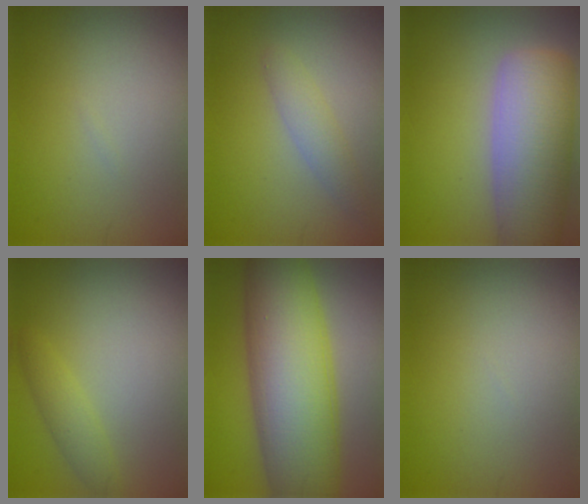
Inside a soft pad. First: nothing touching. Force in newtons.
{"total": 2.0, "press": 2.0, "slide": 0.1}
{"total": 8.6, "press": 8.6, "slide": 0.8}
{"total": 1.9, "press": 1.9, "slide": 0.1}
{"total": 13.0, "press": 13.0, "slide": 0.1}
{"total": 0.0}